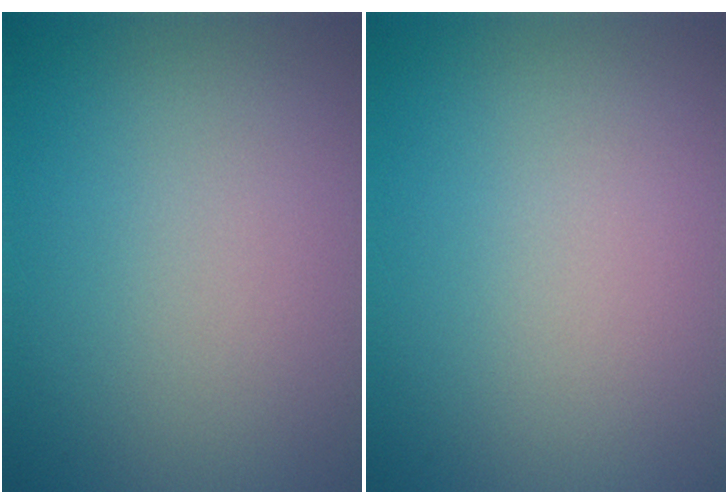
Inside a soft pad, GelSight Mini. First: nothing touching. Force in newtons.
{"total": 0.0}